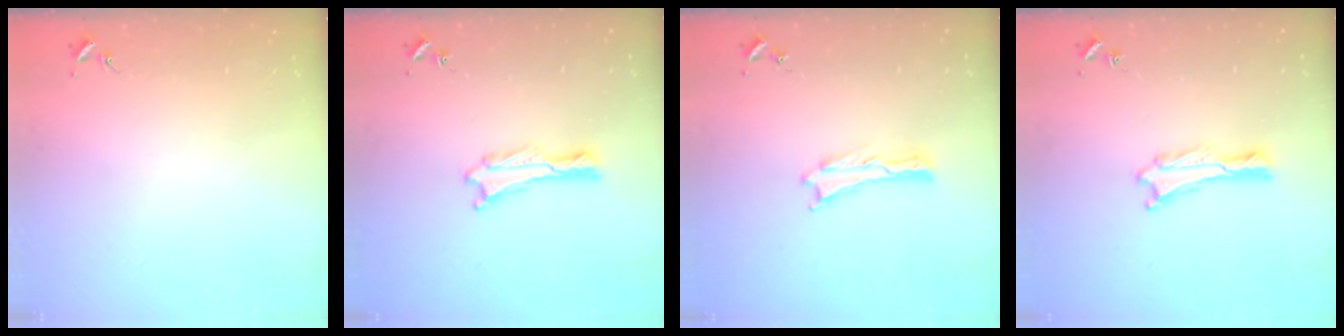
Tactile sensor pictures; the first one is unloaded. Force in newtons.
{"total": 0.6, "press": 0.6, "slide": 0.2}
{"total": 0.0}
{"total": 0.6, "press": 0.6, "slide": 0.2}